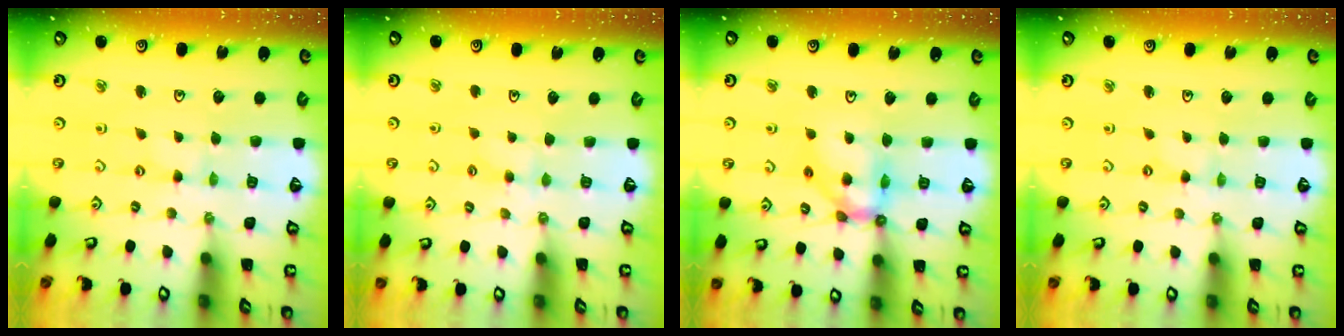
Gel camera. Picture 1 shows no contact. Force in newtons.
{"total": 3.1, "press": 3.1, "slide": 0.5}
{"total": 12.5, "press": 12.5, "slide": 1.2}
{"total": 0.0}